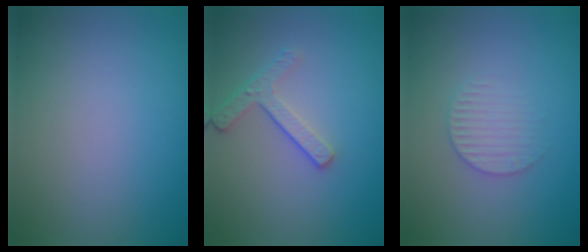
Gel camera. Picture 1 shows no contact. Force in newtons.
{"total": 2.6, "press": 2.2, "slide": 1.3}
{"total": 2.2, "press": 2.1, "slide": 0.5}